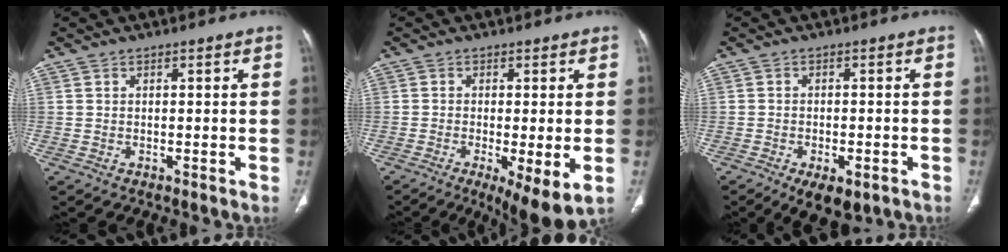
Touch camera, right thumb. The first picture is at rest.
{"total": 9.0, "force": [-3.1, 2.3, 8.2], "torque": [-0.134, -0.019, -0.047]}
{"total": 7.7, "force": [-4.3, 3.9, 5.1], "torque": [-0.065, 0.008, -0.056]}